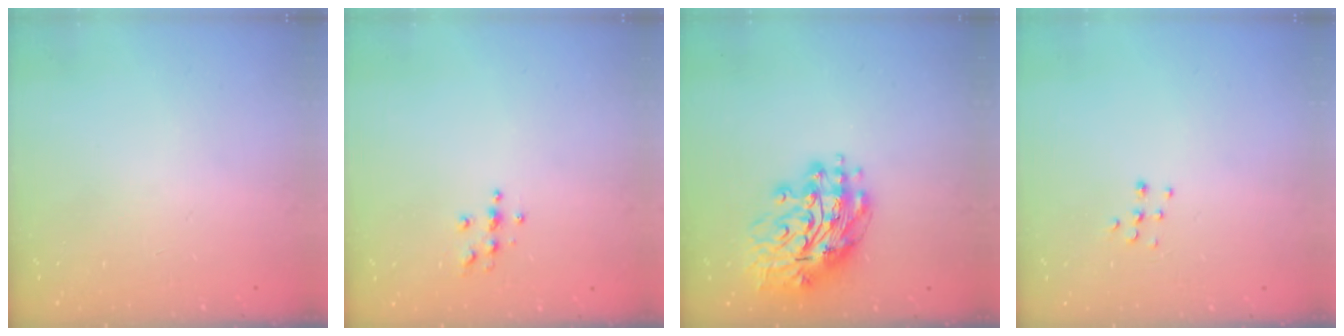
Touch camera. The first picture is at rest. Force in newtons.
{"total": 3.9, "press": 3.8, "slide": 0.4}
{"total": 14.3, "press": 14.2, "slide": 1.9}
{"total": 5.9, "press": 5.9, "slide": 0.4}